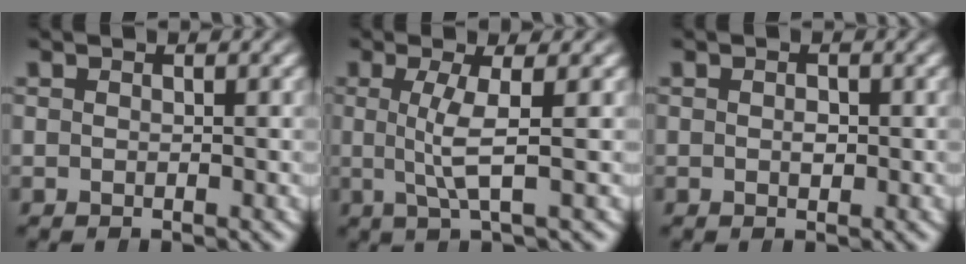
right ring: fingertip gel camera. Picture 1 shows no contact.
{"total": 3.4, "force": [0.1, -0.2, 3.4], "torque": [-0.072, -0.010, 0.005]}
{"total": 0.7, "force": [-0.1, 0.5, 0.5], "torque": [-0.010, -0.002, -0.001]}